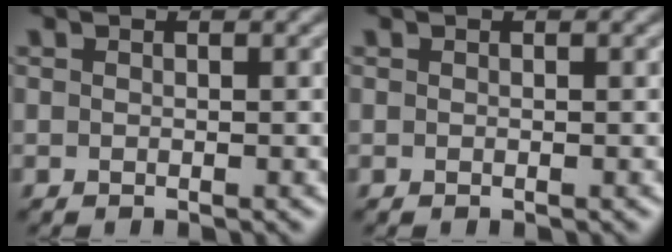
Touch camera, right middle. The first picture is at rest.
{"total": 0.0}